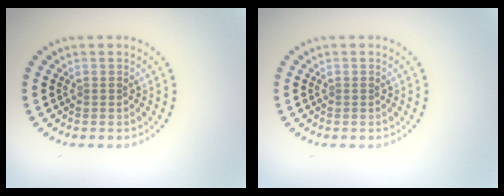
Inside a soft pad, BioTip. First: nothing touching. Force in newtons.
{"total": 0.0}